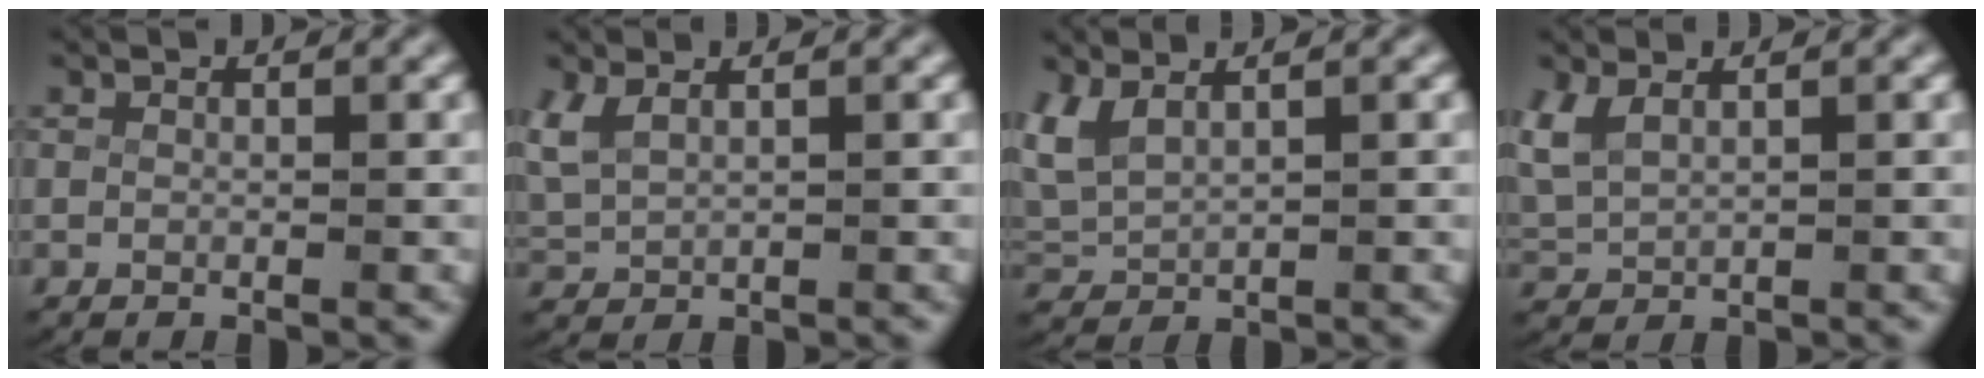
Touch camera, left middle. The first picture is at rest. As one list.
[{"total": 3.0, "force": [1.0, 2.2, 1.8], "torque": [-0.064, -0.007, 0.032]}, {"total": 3.9, "force": [1.5, 2.7, 2.5], "torque": [-0.083, -0.007, 0.037]}, {"total": 3.3, "force": [0.9, 2.5, 1.9], "torque": [-0.072, -0.011, 0.032]}]